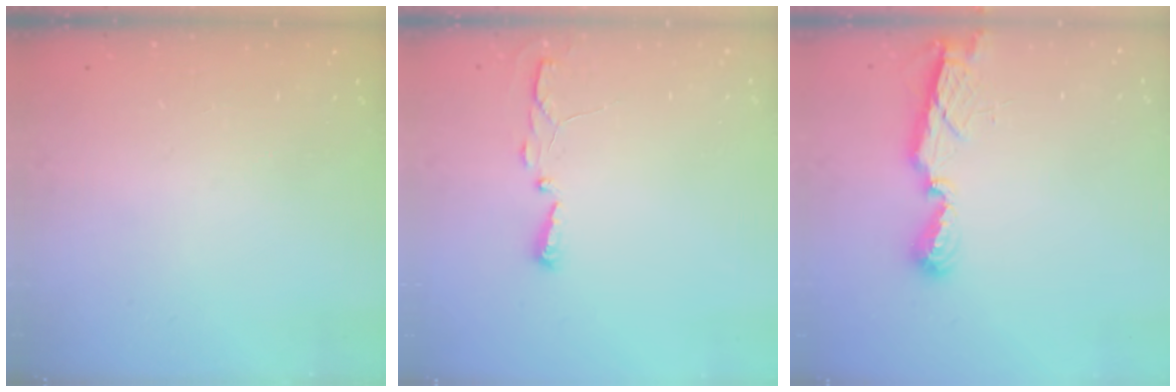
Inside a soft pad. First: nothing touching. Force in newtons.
{"total": 3.5, "press": 3.5, "slide": 0.5}
{"total": 7.2, "press": 7.2, "slide": 0.2}